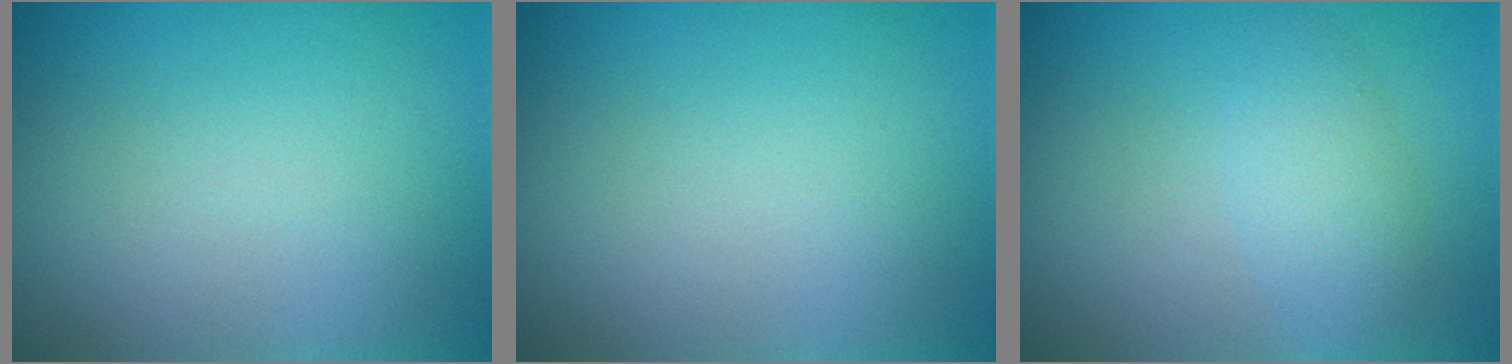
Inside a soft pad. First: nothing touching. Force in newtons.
{"total": 0.0}
{"total": 2.4, "press": 2.4, "slide": 0.1}